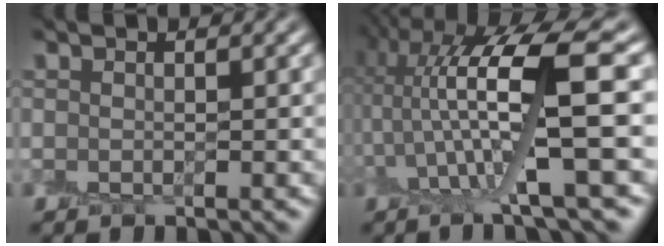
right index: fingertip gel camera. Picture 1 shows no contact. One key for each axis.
{"total": 10.8, "fx": 2.4, "fy": 2.1, "fz": 10.3, "tx": -0.176, "ty": 0.012, "tz": 0.047}